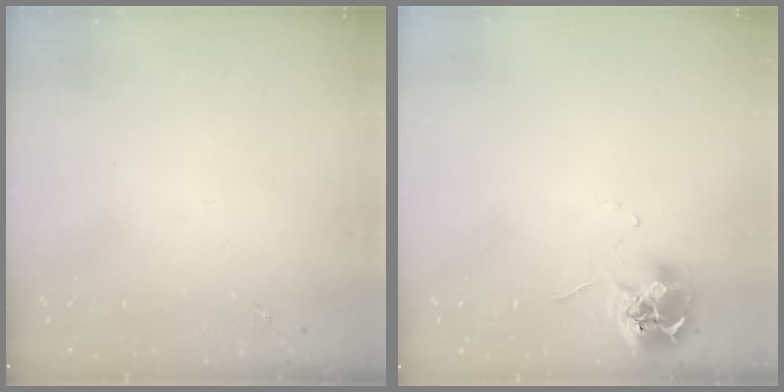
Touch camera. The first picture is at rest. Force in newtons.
{"total": 9.6, "press": 9.5, "slide": 0.6}